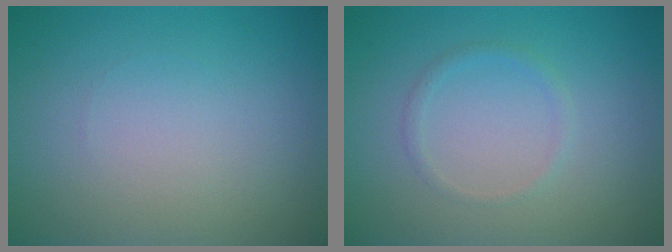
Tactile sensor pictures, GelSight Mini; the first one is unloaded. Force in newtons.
{"total": 0.9, "press": 0.9, "slide": 0.1}